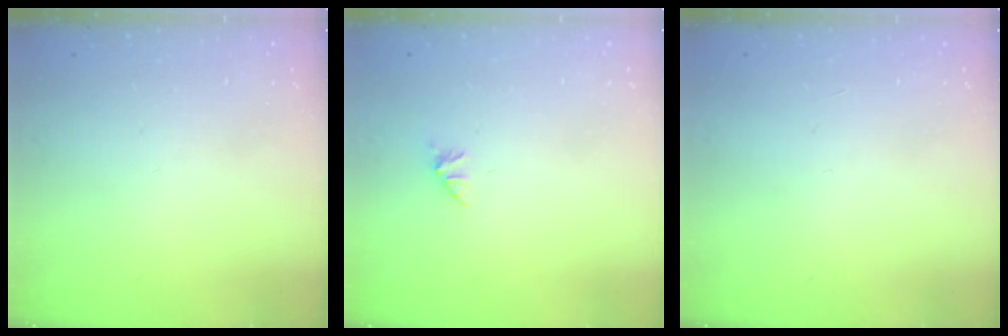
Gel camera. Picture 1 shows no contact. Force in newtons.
{"total": 0.0}
{"total": 0.0}